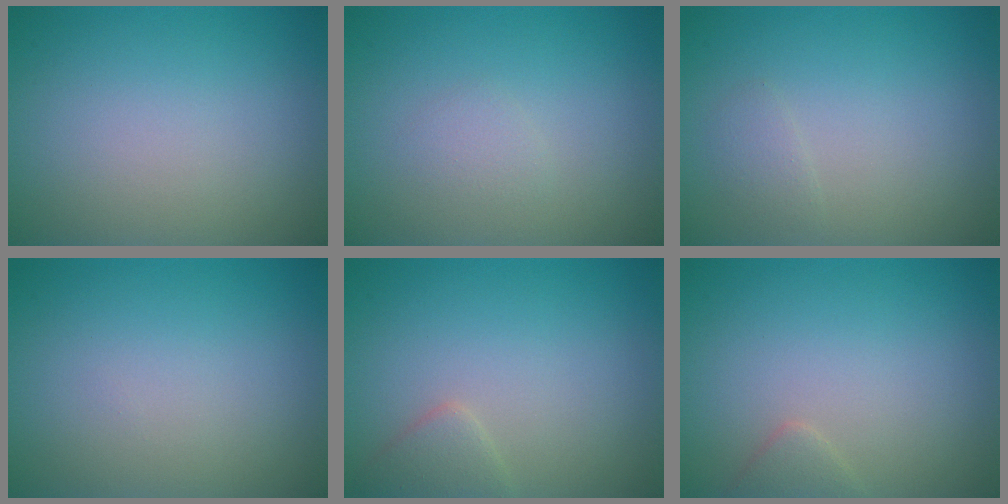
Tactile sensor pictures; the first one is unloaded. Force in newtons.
{"total": 0.9, "press": 0.9, "slide": 0.0}
{"total": 0.9, "press": 0.9, "slide": 0.0}
{"total": 0.0}
{"total": 1.6, "press": 1.6, "slide": 0.1}
{"total": 1.2, "press": 1.2, "slide": 0.1}